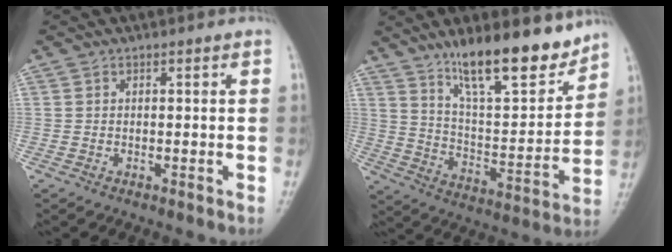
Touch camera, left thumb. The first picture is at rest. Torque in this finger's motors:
{"motor_torque": [3.96, 1.05, 1.30, -0.87, 0.27]}